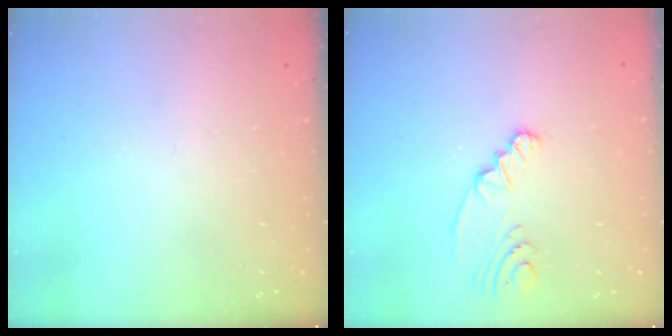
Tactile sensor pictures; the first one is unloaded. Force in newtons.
{"total": 2.9, "press": 2.7, "slide": 1.2}